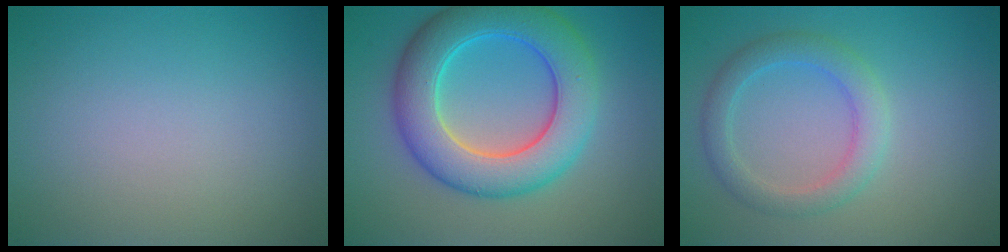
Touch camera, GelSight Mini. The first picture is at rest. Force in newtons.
{"total": 8.8, "press": 8.8, "slide": 0.1}
{"total": 3.1, "press": 3.1, "slide": 0.1}